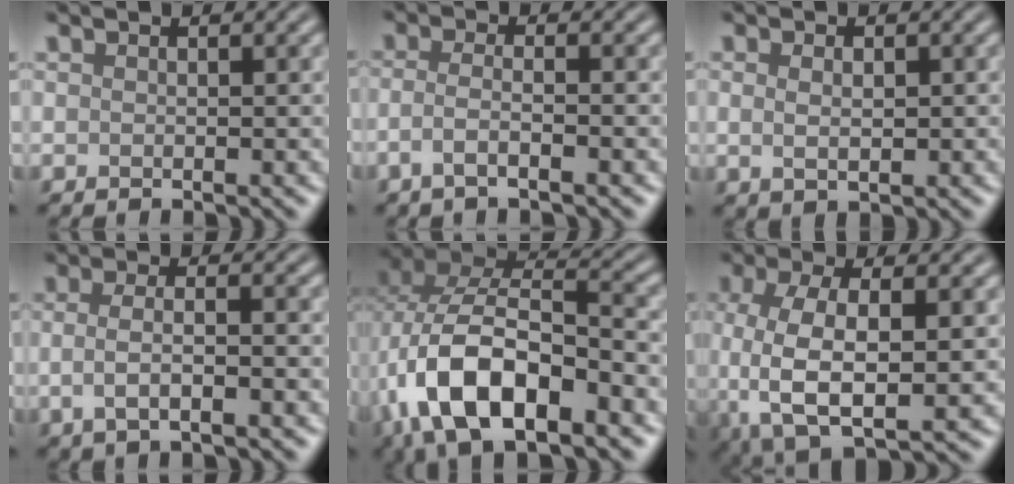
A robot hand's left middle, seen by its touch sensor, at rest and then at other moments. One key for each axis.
{"total": 2.6, "fx": -1.3, "fy": 0.7, "fz": 2.1, "tx": -0.034, "ty": 0.000, "tz": -0.038}
{"total": 1.8, "fx": 0.2, "fy": 1.1, "fz": 1.4, "tx": -0.025, "ty": -0.002, "tz": 0.007}
{"total": 3.5, "fx": -0.7, "fy": 1.2, "fz": 3.2, "tx": -0.059, "ty": -0.005, "tz": -0.016}
{"total": 12.7, "fx": -4.3, "fy": 6.6, "fz": 10.0, "tx": -0.199, "ty": -0.002, "tz": -0.075}
{"total": 8.4, "fx": -2.0, "fy": 3.9, "fz": 7.1, "tx": -0.157, "ty": -0.014, "tz": -0.035}